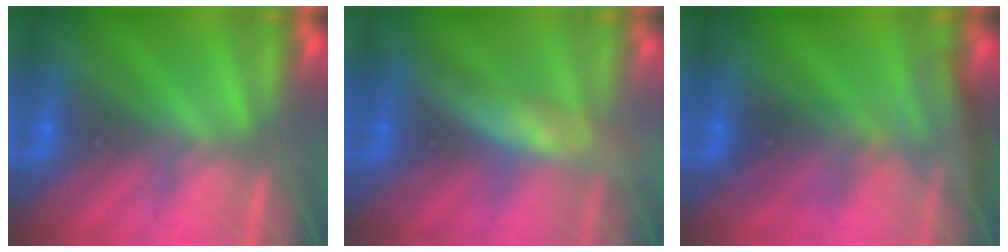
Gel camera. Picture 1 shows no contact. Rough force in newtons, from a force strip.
{"total": 3.4}
{"total": 2.9}